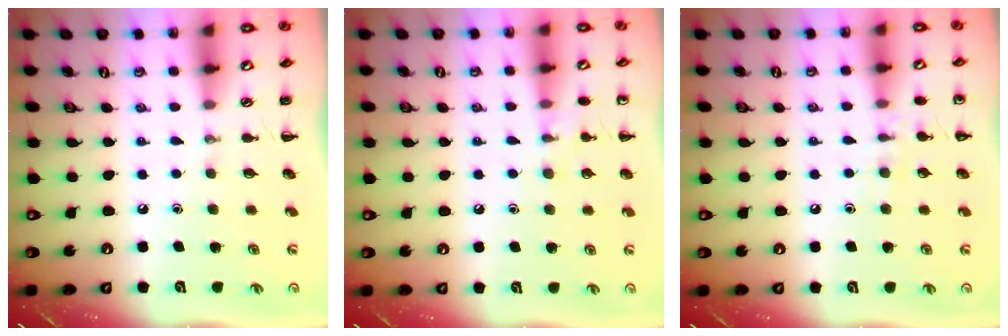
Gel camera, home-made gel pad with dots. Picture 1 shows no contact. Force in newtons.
{"total": 7.0, "press": 6.8, "slide": 1.5}
{"total": 7.5, "press": 7.2, "slide": 2.0}